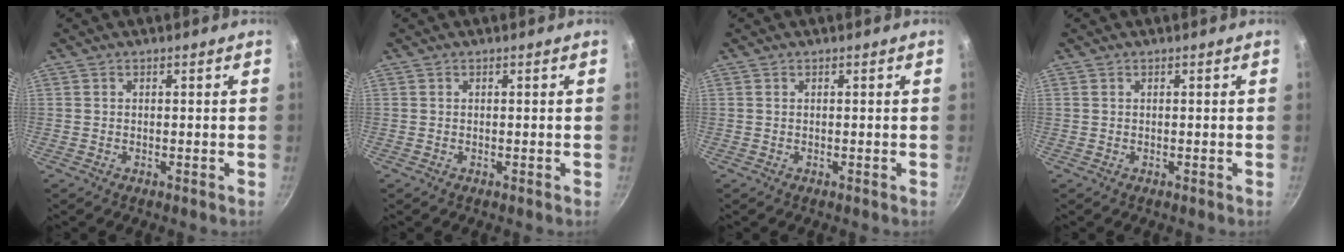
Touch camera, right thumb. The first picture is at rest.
{"total": 0.0}
{"total": 0.0}
{"total": 0.0}